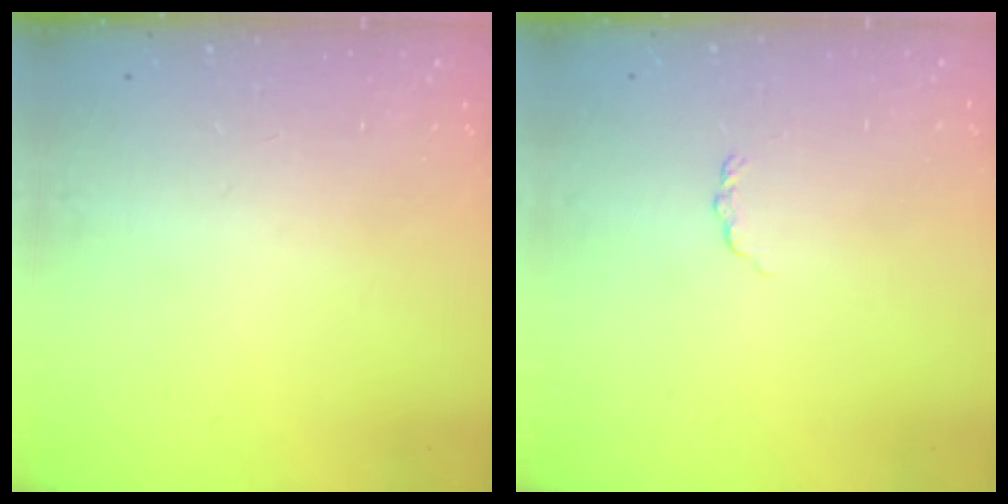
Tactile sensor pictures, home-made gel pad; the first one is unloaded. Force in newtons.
{"total": 2.8, "press": 2.7, "slide": 0.4}